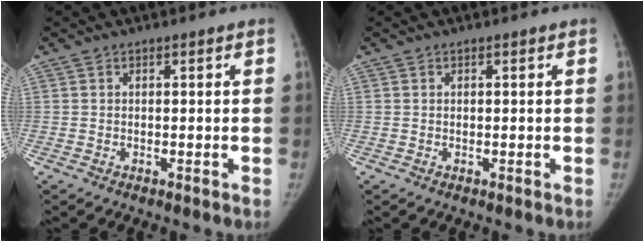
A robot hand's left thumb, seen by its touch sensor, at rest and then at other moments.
{"total": 0.0}